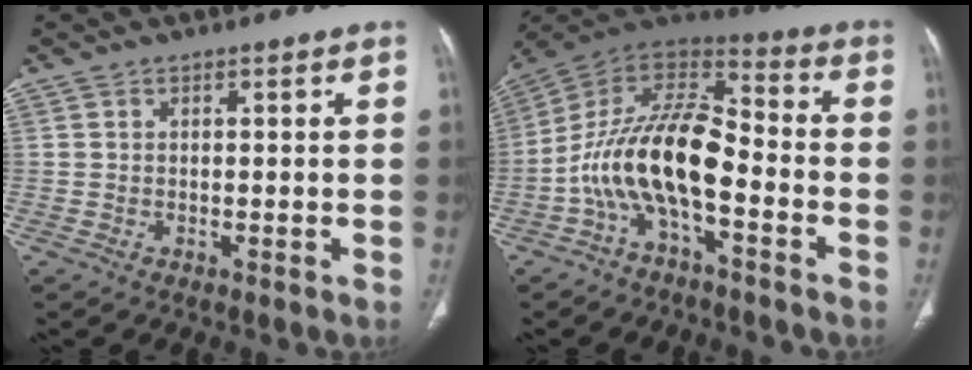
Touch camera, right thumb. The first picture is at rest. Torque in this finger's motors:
{"motor_torque": [0.42, 0.40, 1.65, -1.13, 0.33]}